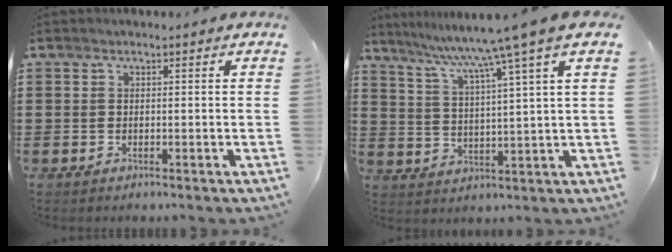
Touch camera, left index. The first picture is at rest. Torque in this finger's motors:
{"motor_torque": [0.71, -0.66, 0.98, 0.21]}